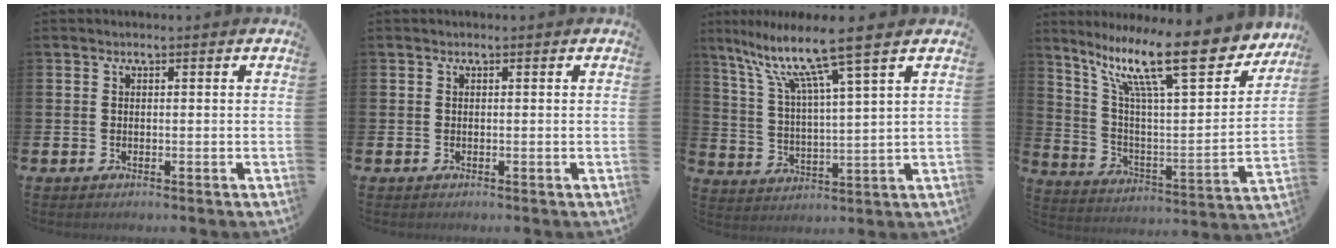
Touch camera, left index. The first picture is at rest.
{"total": 0.0}
{"total": 10.3, "force": [8.1, 0.2, 6.3], "torque": [-0.148, -0.041, 0.133]}
{"total": 16.6, "force": [11.5, 3.8, 11.4], "torque": [-0.219, -0.070, 0.183]}